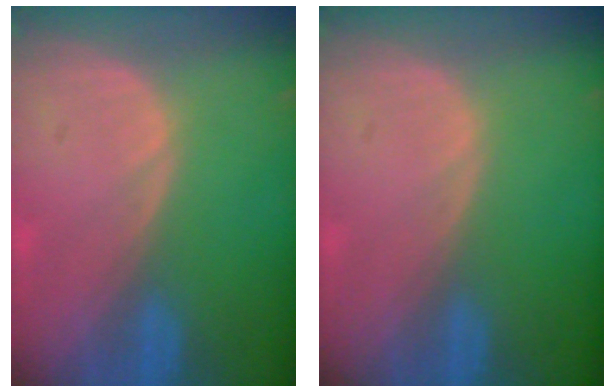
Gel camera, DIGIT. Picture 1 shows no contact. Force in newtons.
{"total": 0.0}